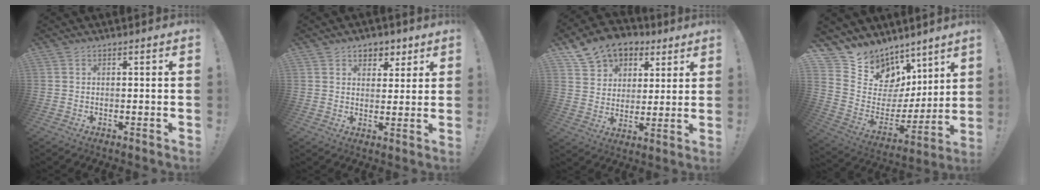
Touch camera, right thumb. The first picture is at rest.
{"total": 5.8, "force": [3.3, 4.5, 1.6], "torque": [-0.006, -0.022, 0.059]}
{"total": 11.7, "force": [7.3, 8.4, 3.7], "torque": [-0.063, -0.046, 0.143]}
{"total": 10.0, "force": [7.6, 6.4, 1.1], "torque": [-0.034, -0.087, 0.155]}